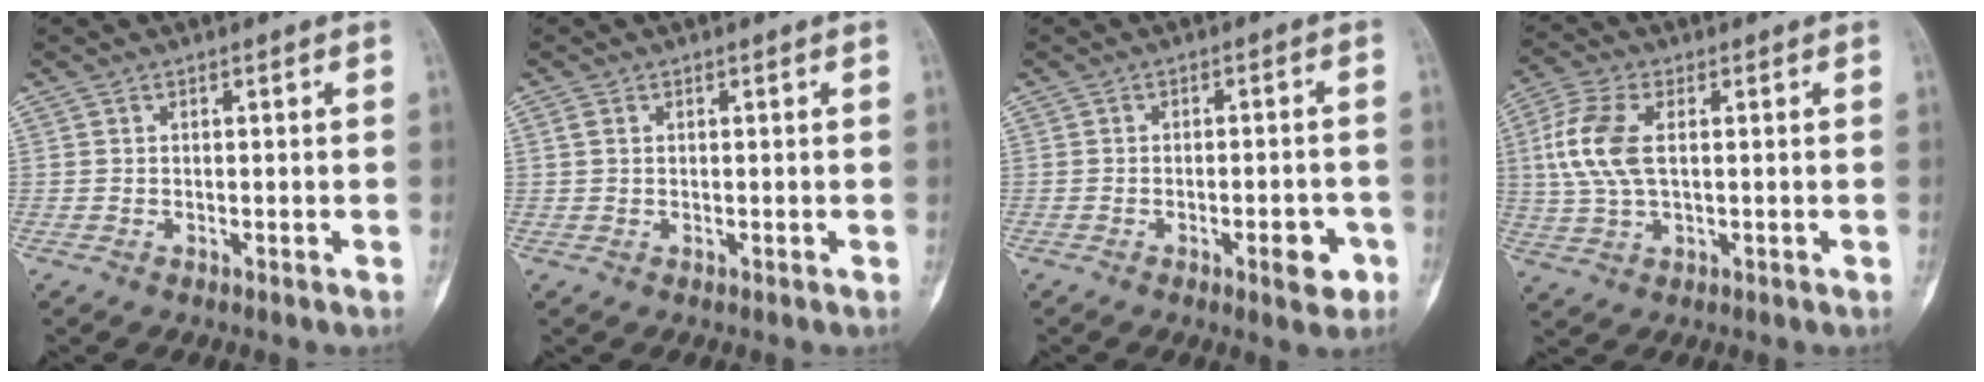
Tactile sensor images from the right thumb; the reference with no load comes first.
{"total": 1.3, "force": [0.5, 0.8, 0.9], "torque": [-0.022, 0.004, 0.012]}
{"total": 5.9, "force": [-2.6, 2.2, 4.8], "torque": [-0.052, 0.016, -0.030]}
{"total": 9.8, "force": [1.5, 5.2, 8.1], "torque": [-0.194, 0.008, 0.030]}